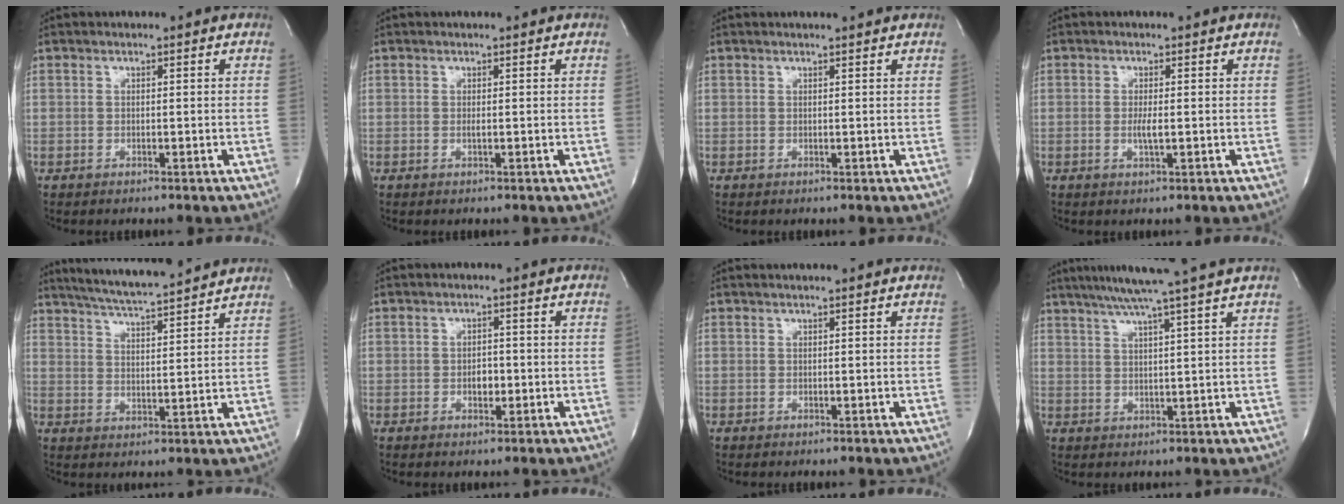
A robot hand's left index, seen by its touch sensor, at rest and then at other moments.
{"total": 0.5, "force": [0.2, 0.0, 0.5], "torque": [-0.015, 0.001, 0.003]}
{"total": 2.2, "force": [2.1, -0.2, 0.6], "torque": [-0.010, 0.005, 0.024]}
{"total": 1.8, "force": [-0.1, 0.1, 1.8], "torque": [-0.039, -0.003, -0.002]}
{"total": 13.3, "force": [12.1, 0.4, 5.5], "torque": [-0.100, 0.013, 0.182]}
{"total": 2.0, "force": [-0.5, 1.2, 1.5], "torque": [-0.023, 0.004, -0.005]}
{"total": 2.3, "force": [2.1, -0.1, 0.9], "torque": [-0.016, 0.016, 0.025]}
{"total": 10.8, "force": [8.7, -2.5, 5.9], "torque": [-0.097, -0.001, 0.122]}